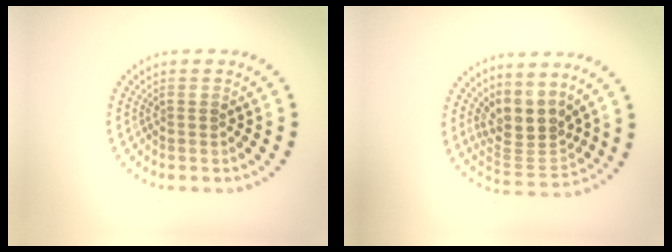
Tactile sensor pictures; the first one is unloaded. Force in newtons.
{"total": 3.8, "press": 3.0, "slide": 2.4}